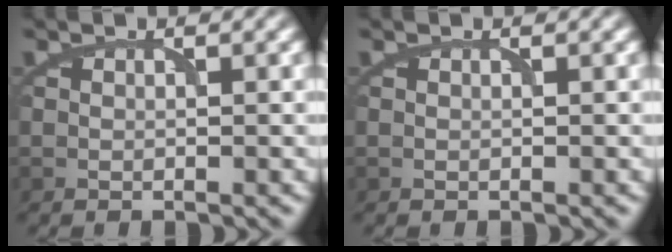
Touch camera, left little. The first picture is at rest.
{"total": 0.0}